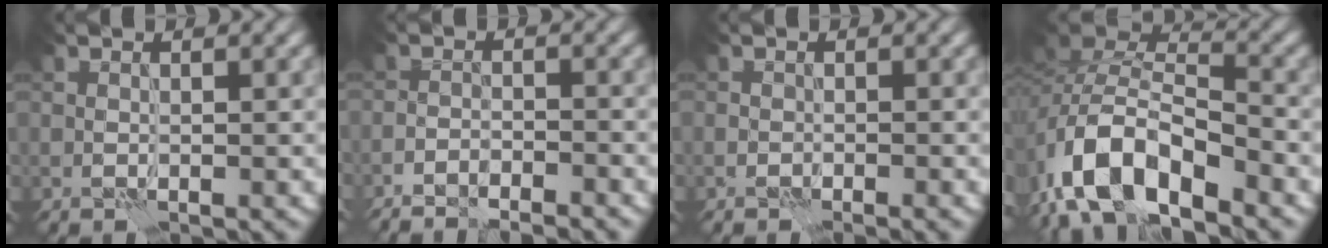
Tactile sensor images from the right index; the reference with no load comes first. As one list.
[{"total": 5.0, "force": [-4.9, 0.8, 0.9], "torque": [-0.009, 0.010, -0.068]}, {"total": 0.9, "force": [-0.9, 0.0, -0.1], "torque": [0.003, 0.001, -0.015]}, {"total": 9.7, "force": [-5.8, 5.2, 5.9], "torque": [-0.112, 0.000, -0.113]}]